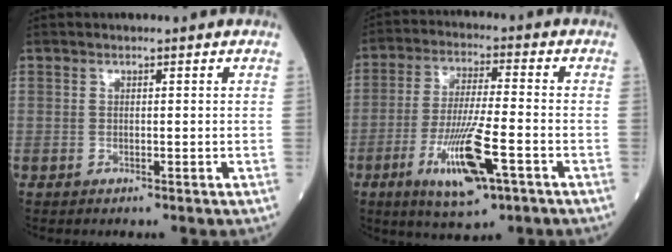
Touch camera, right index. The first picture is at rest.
{"total": 12.1, "force": [-5.0, 1.8, 10.9], "torque": [-0.210, -0.019, -0.085]}